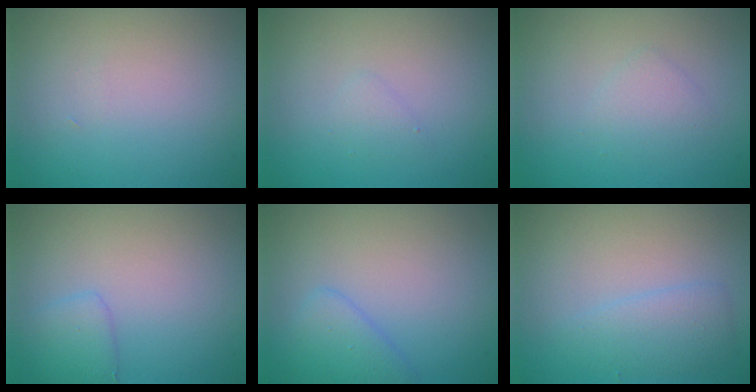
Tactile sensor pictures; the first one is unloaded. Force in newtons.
{"total": 0.8, "press": 0.8, "slide": 0.1}
{"total": 1.5, "press": 1.5, "slide": 0.0}
{"total": 1.7, "press": 1.7, "slide": 0.1}
{"total": 2.4, "press": 2.4, "slide": 0.1}
{"total": 2.4, "press": 2.4, "slide": 0.1}